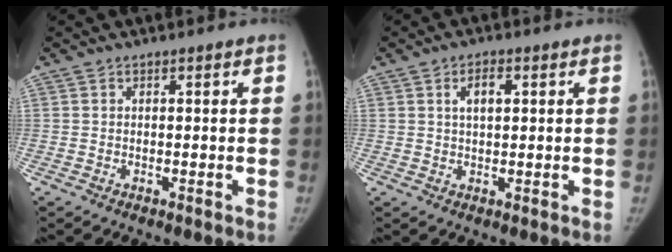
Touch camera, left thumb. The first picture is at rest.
{"total": 3.7, "force": [1.2, 1.9, 3.0], "torque": [-0.045, 0.003, 0.020]}